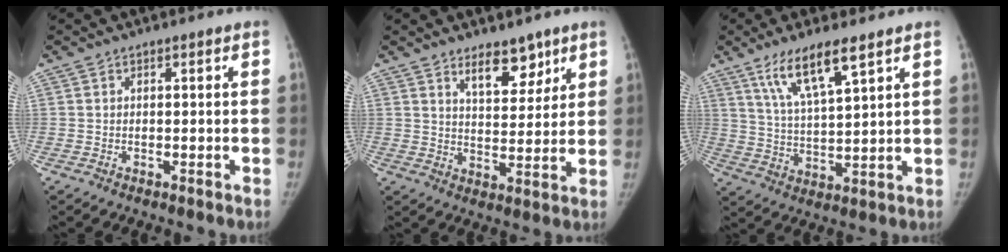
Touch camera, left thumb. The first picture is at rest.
{"total": 7.6, "force": [5.3, 3.7, 4.1], "torque": [-0.027, -0.038, 0.085]}
{"total": 10.3, "force": [6.5, 2.0, 7.7], "torque": [-0.139, -0.030, 0.129]}